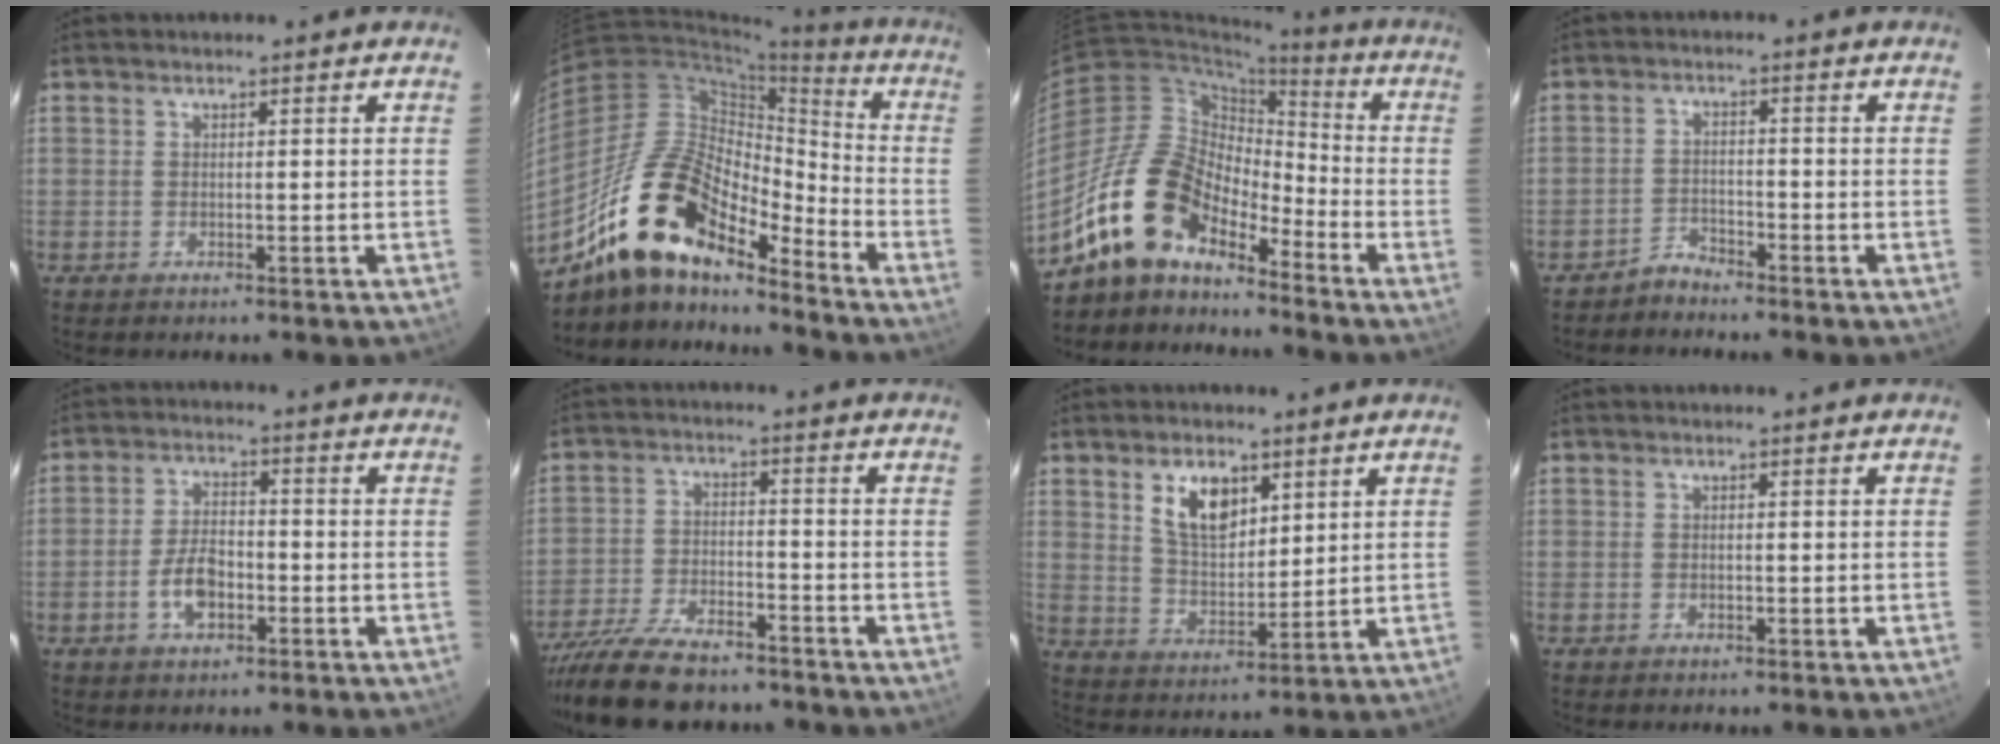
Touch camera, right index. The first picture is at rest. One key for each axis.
{"total": 19.5, "fx": -14.2, "fy": 7.1, "fz": 11.2, "tx": -0.195, "ty": 0.001, "tz": -0.276}
{"total": 14.4, "fx": -10.9, "fy": 6.6, "fz": 6.7, "tx": -0.119, "ty": 0.018, "tz": -0.211}
{"total": 2.6, "fx": -2.6, "fy": 0.6, "fz": -0.1, "tx": 0.000, "ty": 0.005, "tz": -0.050}
{"total": 6.7, "fx": -2.6, "fy": 3.7, "fz": 4.9, "tx": -0.101, "ty": 0.008, "tz": -0.044}
{"total": 16.4, "fx": -13.7, "fy": 5.1, "fz": 7.5, "tx": -0.168, "ty": -0.026, "tz": -0.232}
{"total": 9.0, "fx": 4.5, "fy": 4.9, "fz": 6.2, "tx": -0.109, "ty": 0.008, "tz": 0.093}
{"total": 0.6, "fx": -0.2, "fy": 0.5, "fz": 0.2, "tx": -0.004, "ty": 0.000, "tz": -0.004}